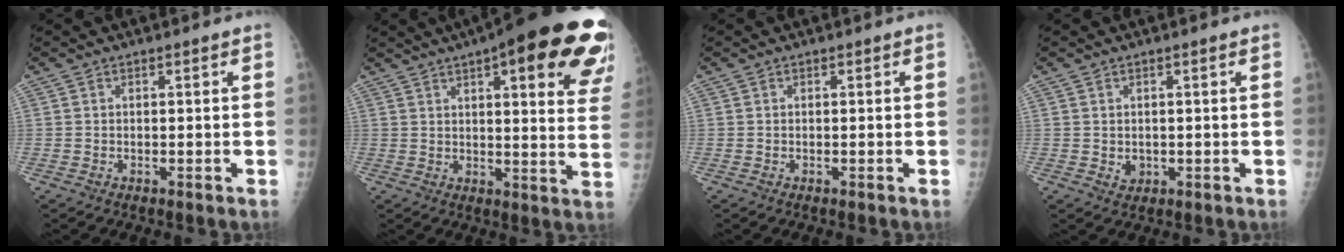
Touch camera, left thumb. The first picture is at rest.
{"total": 25.7, "force": [14.2, 6.8, 20.3], "torque": [-0.207, -0.018, 0.168]}
{"total": 0.0}
{"total": 1.8, "force": [0.1, 1.4, 1.1], "torque": [-0.009, -0.002, 0.009]}